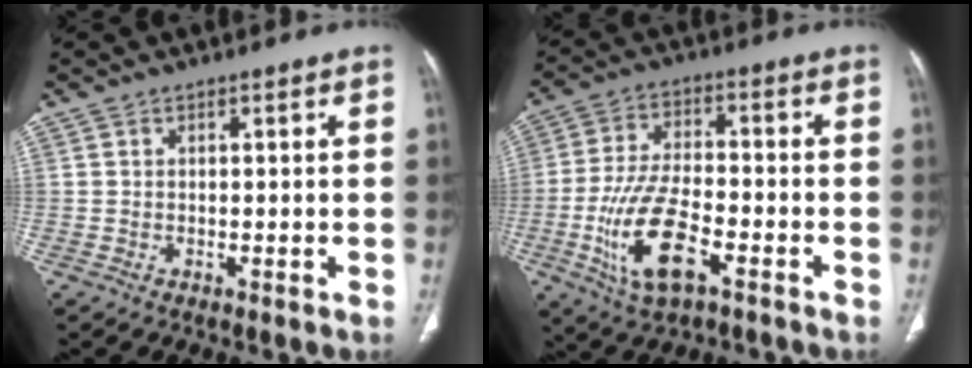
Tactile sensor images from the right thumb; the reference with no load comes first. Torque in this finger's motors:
{"motor_torque": [-0.03, 0.57, 1.54, -0.21, 0.18]}